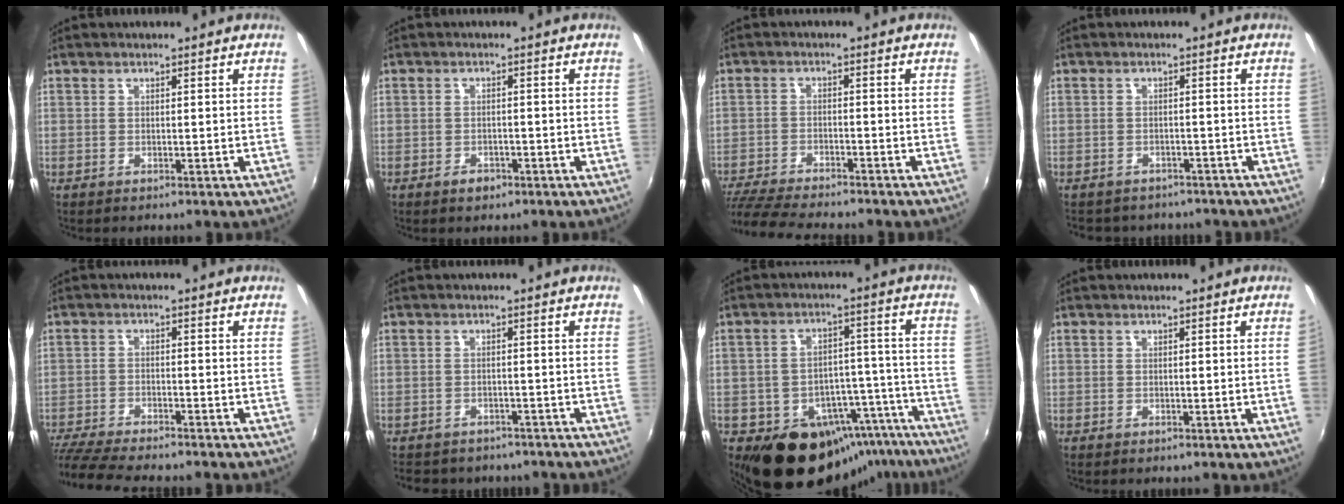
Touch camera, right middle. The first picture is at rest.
{"total": 2.0, "force": [-1.4, 1.2, 0.8], "torque": [-0.015, -0.001, -0.023]}
{"total": 12.1, "force": [-10.8, 1.7, 5.2], "torque": [-0.130, -0.027, -0.186]}
{"total": 7.4, "force": [-6.3, 3.2, 2.2], "torque": [-0.053, -0.016, -0.086]}
{"total": 11.2, "force": [-10.0, 1.3, 4.9], "torque": [-0.127, -0.029, -0.177]}
{"total": 8.7, "force": [-7.2, 3.9, 3.0], "torque": [-0.071, -0.016, -0.097]}
{"total": 19.5, "force": [-14.2, 11.5, 6.8], "torque": [-0.120, 0.049, -0.170]}
{"total": 1.1, "force": [0.0, -0.6, 0.9], "torque": [-0.005, -0.008, 0.001]}